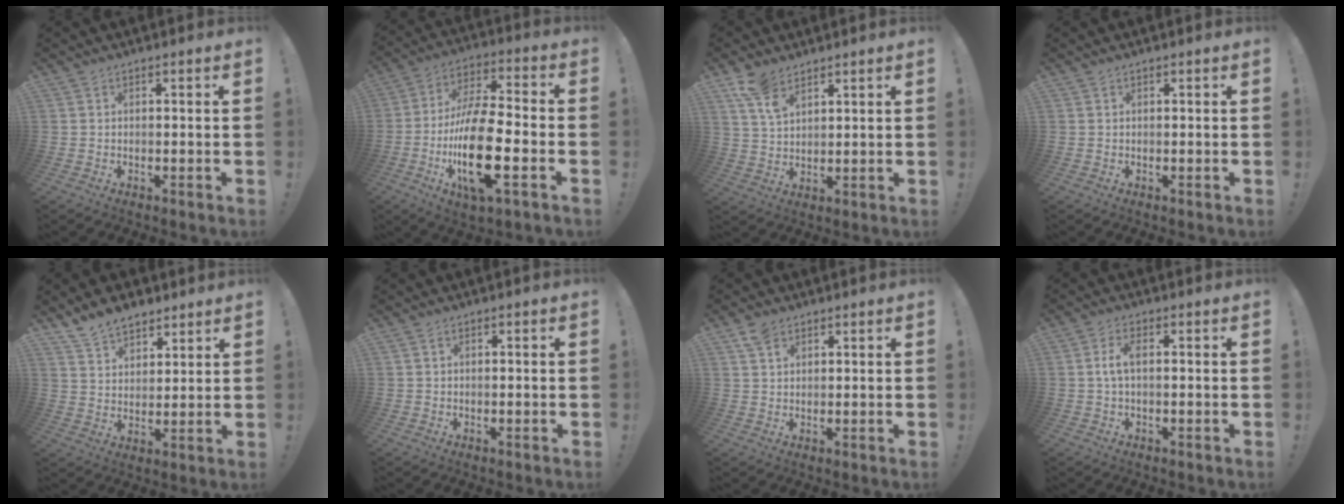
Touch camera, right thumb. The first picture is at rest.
{"total": 20.9, "force": [-6.3, 7.5, 18.5], "torque": [-0.352, 0.023, -0.101]}
{"total": 7.5, "force": [5.3, 3.4, 4.0], "torque": [-0.083, -0.020, 0.103]}
{"total": 0.0}
{"total": 8.9, "force": [7.2, 4.6, 2.7], "torque": [-0.055, -0.043, 0.140]}
{"total": 0.8, "force": [0.0, 0.7, 0.4], "torque": [-0.009, 0.004, 0.000]}
{"total": 3.8, "force": [2.3, 2.4, 1.8], "torque": [-0.031, -0.006, 0.044]}
{"total": 4.5, "force": [0.3, 1.9, 4.1], "torque": [-0.085, 0.009, 0.003]}